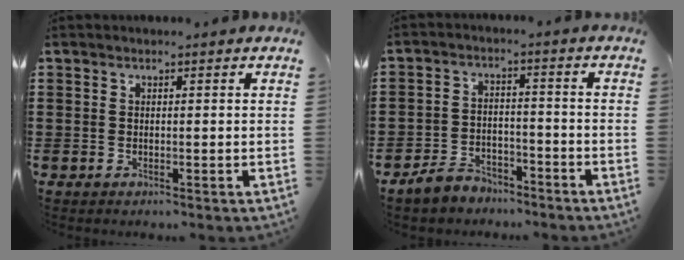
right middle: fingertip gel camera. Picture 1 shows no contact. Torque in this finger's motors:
{"motor_torque": [2.14, 0.00, -0.18, -0.07]}